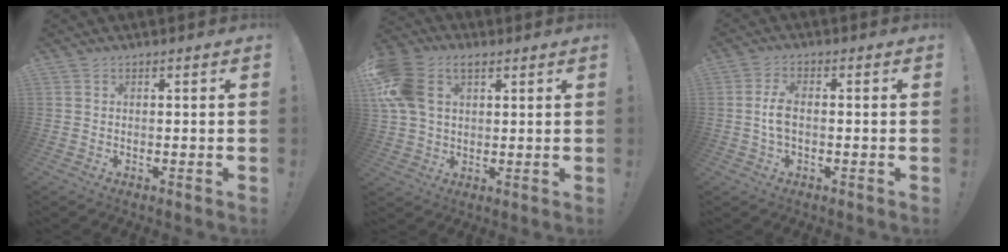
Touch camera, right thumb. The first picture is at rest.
{"total": 12.7, "force": [4.6, 8.4, 8.4], "torque": [-0.162, -0.010, 0.087]}
{"total": 5.3, "force": [-0.6, 2.6, 4.6], "torque": [-0.092, 0.006, -0.010]}